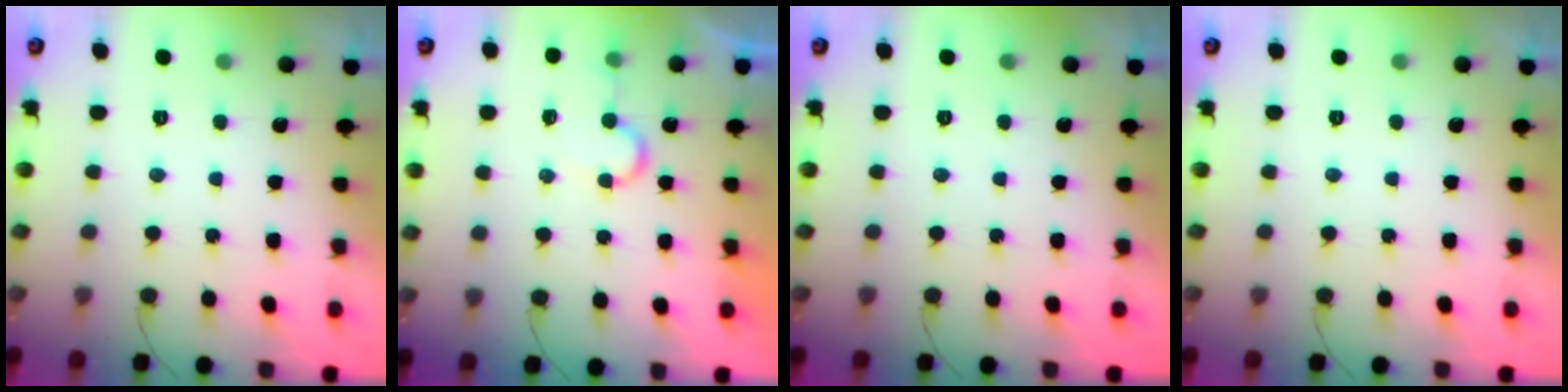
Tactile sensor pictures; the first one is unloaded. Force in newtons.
{"total": 6.9, "press": 6.9, "slide": 0.6}
{"total": 0.0}
{"total": 0.0}